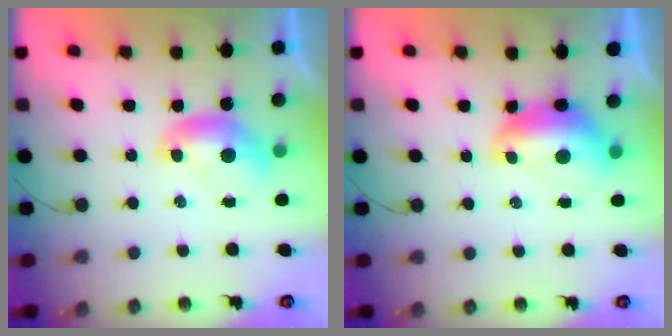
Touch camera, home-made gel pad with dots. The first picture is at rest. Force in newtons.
{"total": 2.0, "press": 1.9, "slide": 0.7}